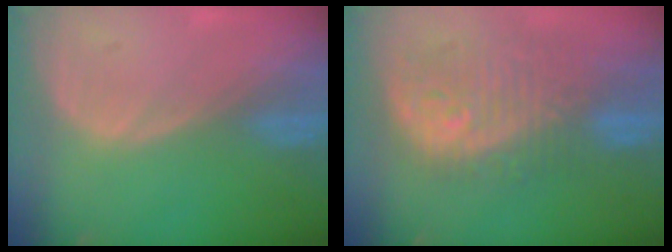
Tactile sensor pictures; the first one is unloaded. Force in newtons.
{"total": 11.3, "press": 10.6, "slide": 3.9}